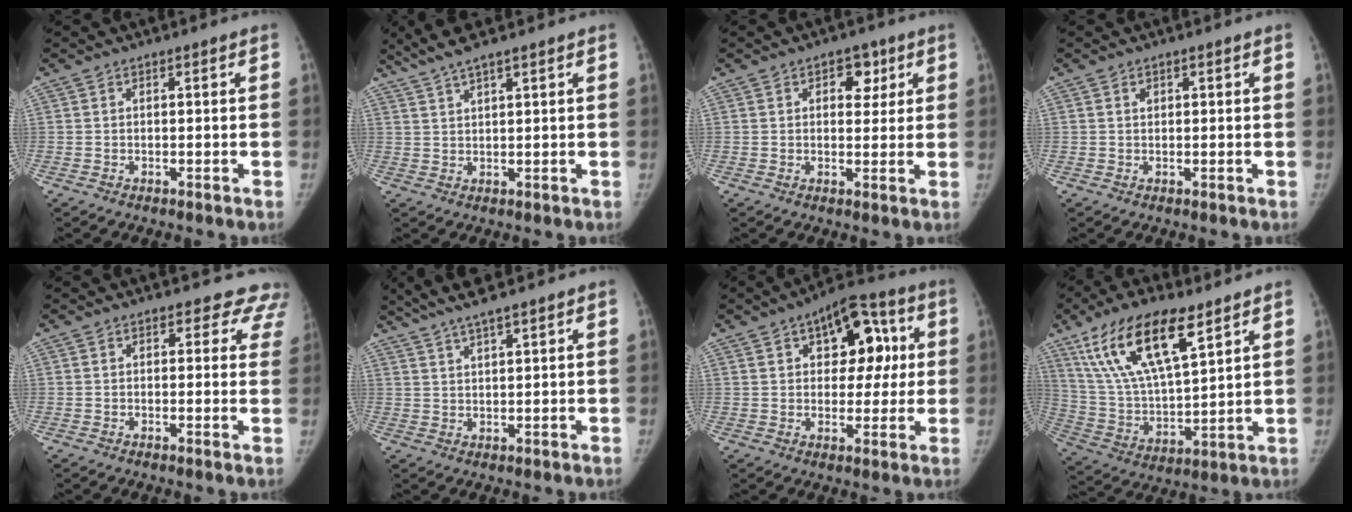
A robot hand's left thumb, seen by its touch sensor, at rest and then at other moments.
{"total": 5.5, "force": [4.3, 0.4, 3.4], "torque": [-0.074, 0.003, 0.089]}
{"total": 5.1, "force": [2.2, 3.4, 3.0], "torque": [-0.006, -0.005, 0.024]}
{"total": 0.8, "force": [0.3, 0.6, 0.3], "torque": [0.001, -0.001, 0.005]}
{"total": 7.0, "force": [6.1, 3.4, 0.4], "torque": [0.054, -0.020, 0.035]}
{"total": 7.4, "force": [5.9, 0.9, 4.4], "torque": [-0.080, 0.000, 0.110]}
{"total": 14.1, "force": [4.1, 8.5, 10.5], "torque": [-0.090, 0.014, 0.054]}
{"total": 19.7, "force": [11.3, 7.3, 14.5], "torque": [-0.256, -0.036, 0.218]}